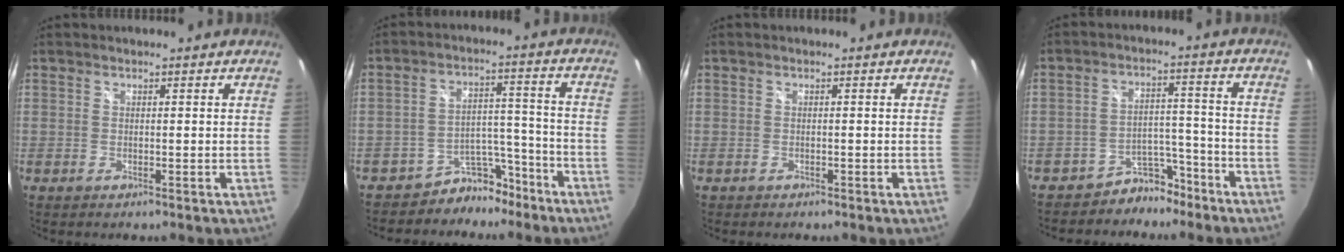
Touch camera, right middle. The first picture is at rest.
{"total": 8.0, "force": [-6.6, 4.4, 1.2], "torque": [-0.010, 0.040, -0.096]}
{"total": 0.7, "force": [-0.6, 0.4, 0.1], "torque": [-0.005, -0.001, -0.009]}
{"total": 7.2, "force": [-5.9, 3.9, 1.2], "torque": [-0.017, 0.033, -0.084]}